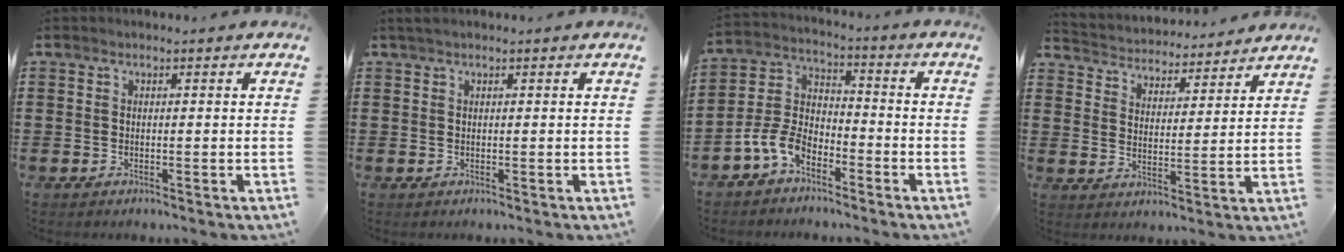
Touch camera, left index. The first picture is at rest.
{"total": 0.6, "force": [0.3, 0.1, 0.5], "torque": [-0.009, 0.002, 0.006]}
{"total": 7.4, "force": [-5.0, 3.9, 3.7], "torque": [-0.106, 0.005, -0.104]}
{"total": 3.7, "force": [3.6, 0.3, -0.6], "torque": [-0.014, -0.031, 0.057]}